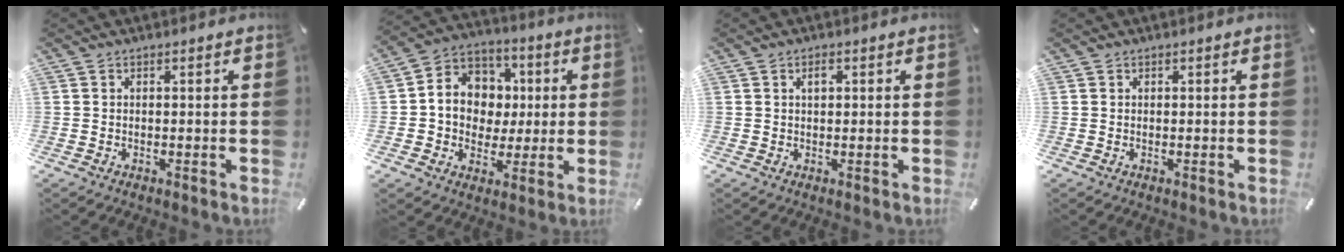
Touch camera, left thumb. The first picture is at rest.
{"total": 11.0, "force": [-0.2, 10.4, 3.3], "torque": [-0.068, 0.013, 0.003]}
{"total": 1.7, "force": [0.6, 0.9, 1.3], "torque": [-0.019, 0.001, 0.008]}
{"total": 0.0}